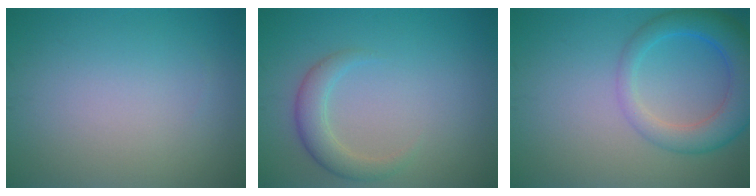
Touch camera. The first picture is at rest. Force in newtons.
{"total": 2.6, "press": 2.6, "slide": 0.2}
{"total": 4.2, "press": 4.2, "slide": 0.2}